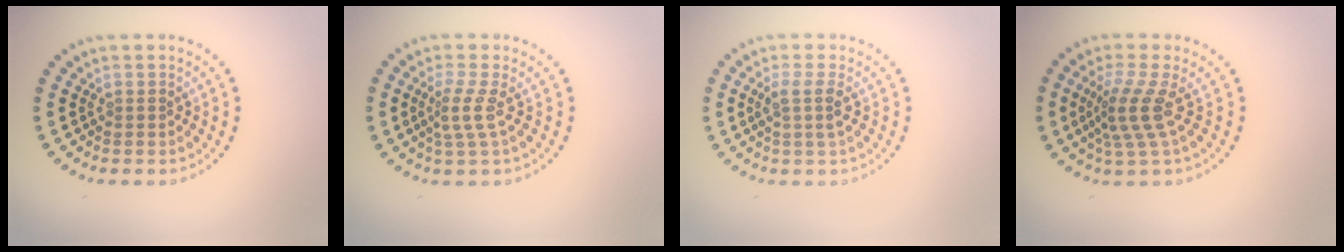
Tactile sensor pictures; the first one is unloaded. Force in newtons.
{"total": 2.2, "press": 1.4, "slide": 1.7}
{"total": 1.9, "press": 1.5, "slide": 1.1}
{"total": 3.5, "press": 2.4, "slide": 2.5}